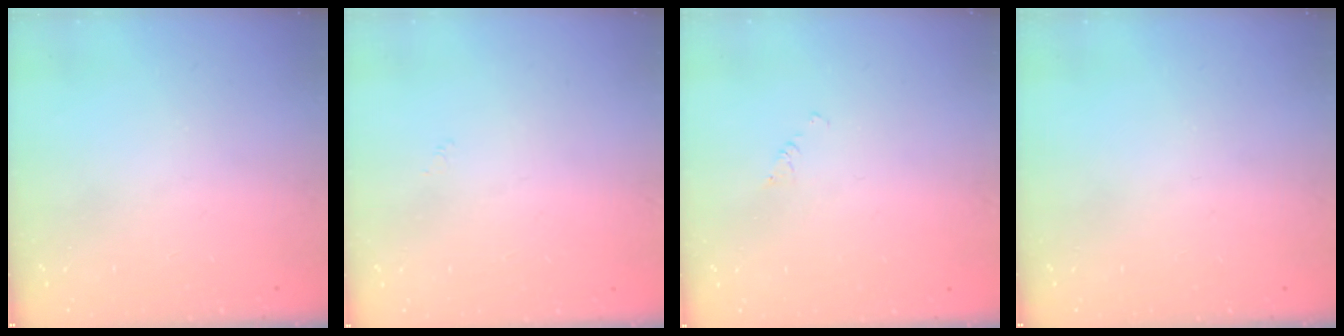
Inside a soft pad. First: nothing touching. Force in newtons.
{"total": 0.6, "press": 0.5, "slide": 0.2}
{"total": 2.0, "press": 2.0, "slide": 0.3}
{"total": 0.0}